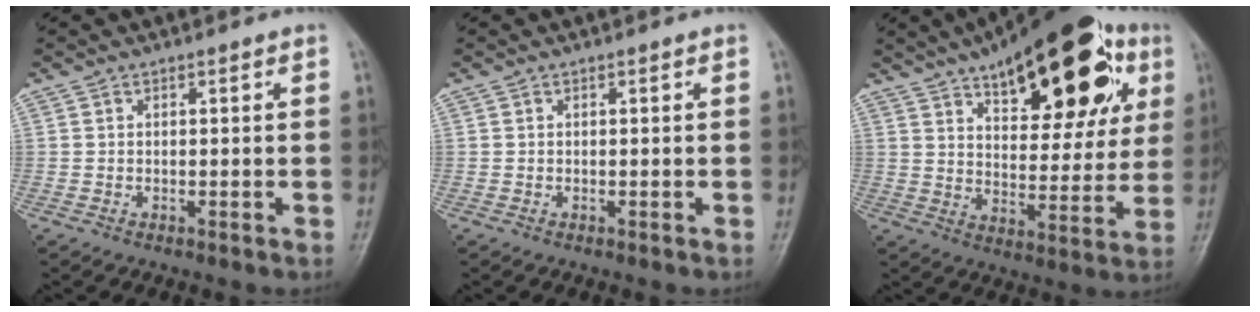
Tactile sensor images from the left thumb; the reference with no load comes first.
{"total": 0.0}
{"total": 27.1, "force": [13.3, 11.8, 20.5], "torque": [-0.254, -0.008, 0.195]}